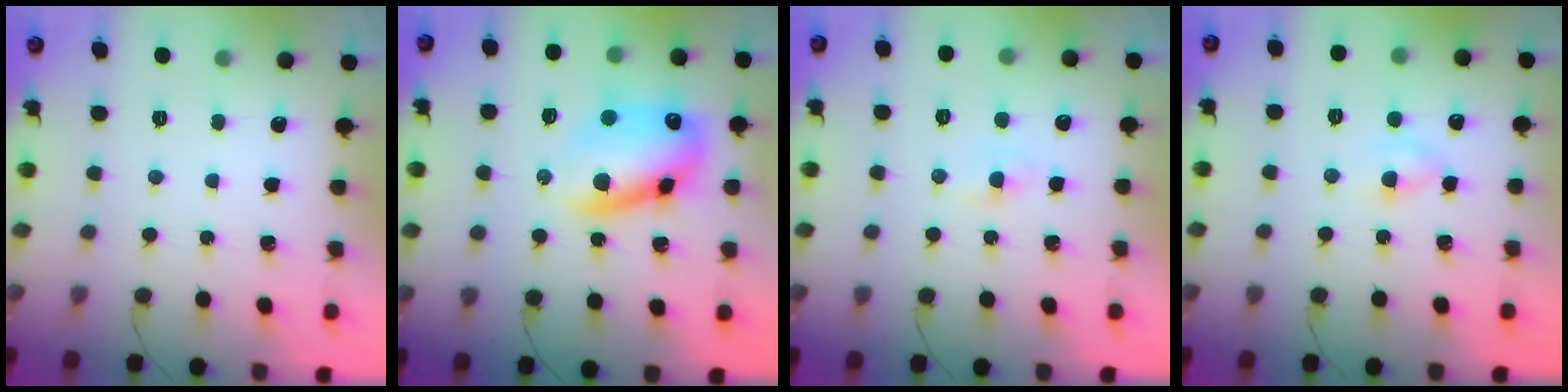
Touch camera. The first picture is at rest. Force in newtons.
{"total": 14.0, "press": 13.7, "slide": 2.9}
{"total": 0.0}
{"total": 2.5, "press": 2.2, "slide": 1.1}